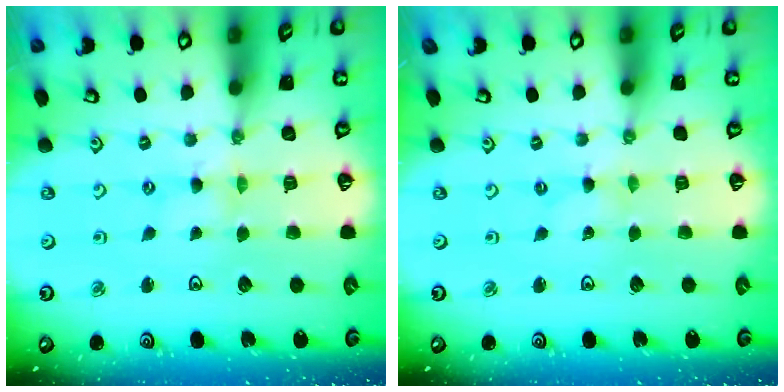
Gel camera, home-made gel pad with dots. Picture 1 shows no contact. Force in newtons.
{"total": 0.0}